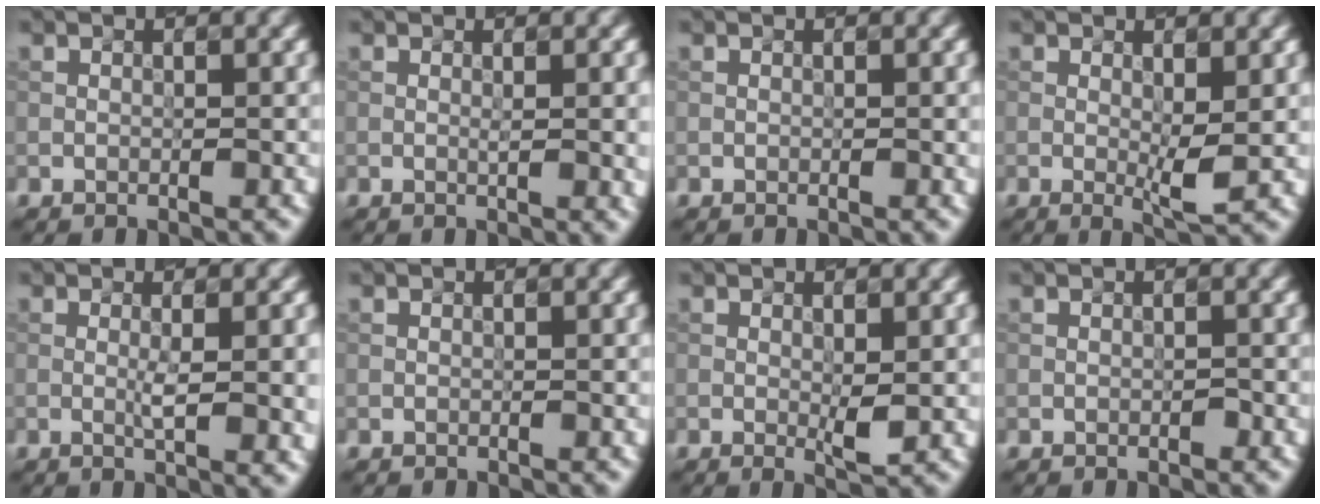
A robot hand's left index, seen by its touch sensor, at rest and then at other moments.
{"total": 2.3, "force": [0.0, 0.5, 2.2], "torque": [-0.028, 0.003, 0.002]}
{"total": 0.5, "force": [-0.1, 0.1, 0.5], "torque": [-0.005, 0.001, 0.000]}
{"total": 2.6, "force": [0.2, 0.3, 2.6], "torque": [-0.047, -0.008, 0.008]}
{"total": 4.2, "force": [-0.2, 0.8, 4.1], "torque": [-0.066, -0.001, 0.002]}
{"total": 0.0}
{"total": 1.6, "force": [0.1, 0.1, 1.6], "torque": [-0.030, -0.004, 0.007]}
{"total": 0.0}